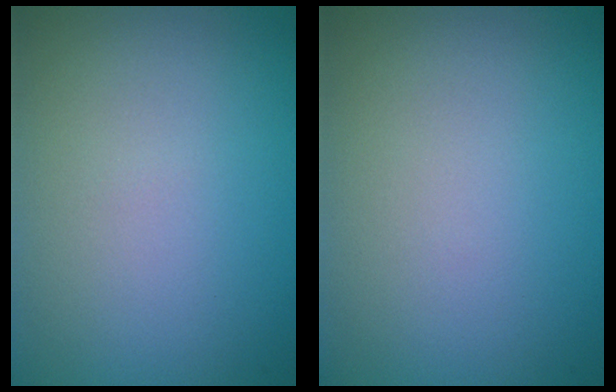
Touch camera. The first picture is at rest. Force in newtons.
{"total": 0.0}